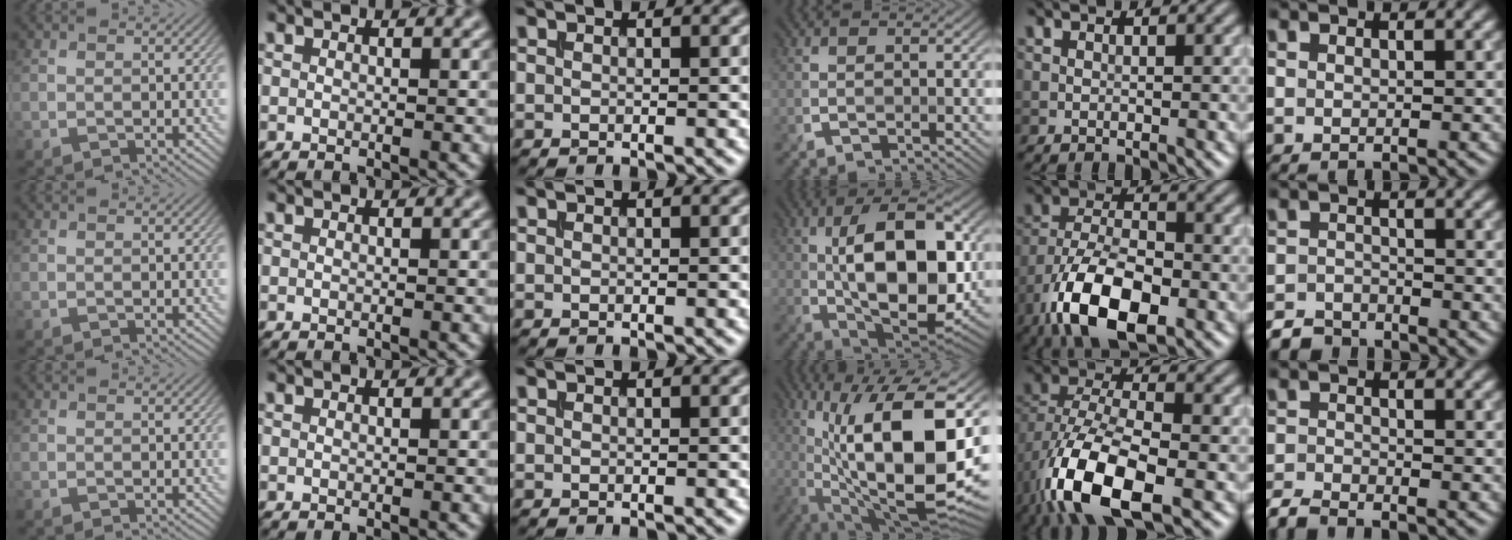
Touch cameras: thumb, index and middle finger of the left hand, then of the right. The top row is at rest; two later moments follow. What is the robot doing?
{"motion": "insert", "object": "bucket"}